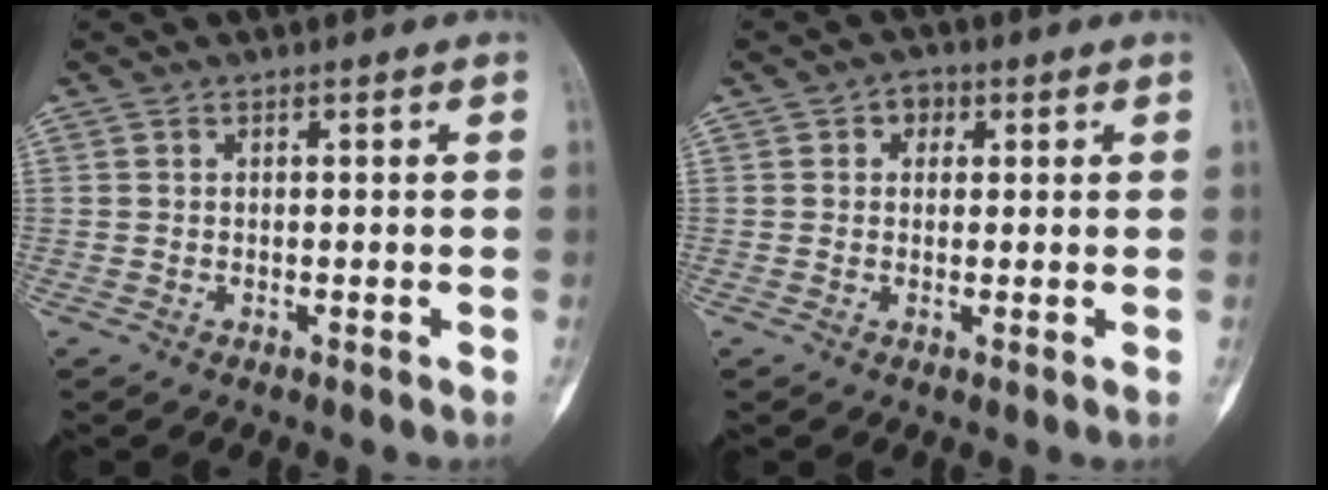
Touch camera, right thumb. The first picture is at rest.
{"total": 2.7, "force": [0.9, 2.2, 1.2], "torque": [0.001, 0.003, 0.006]}